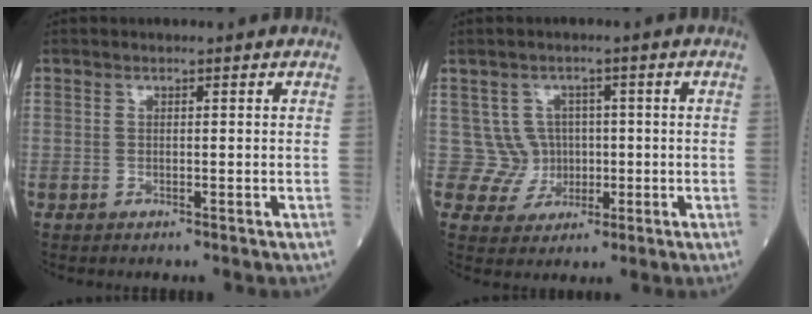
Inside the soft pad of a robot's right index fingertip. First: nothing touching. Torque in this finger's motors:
{"motor_torque": [0.04, -0.04, 0.00, 0.00]}